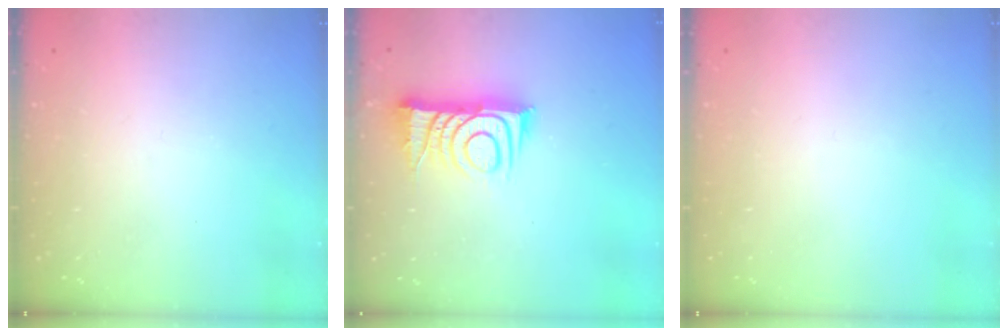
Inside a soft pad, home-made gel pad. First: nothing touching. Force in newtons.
{"total": 11.7, "press": 11.6, "slide": 0.9}
{"total": 1.5, "press": 1.5, "slide": 0.1}